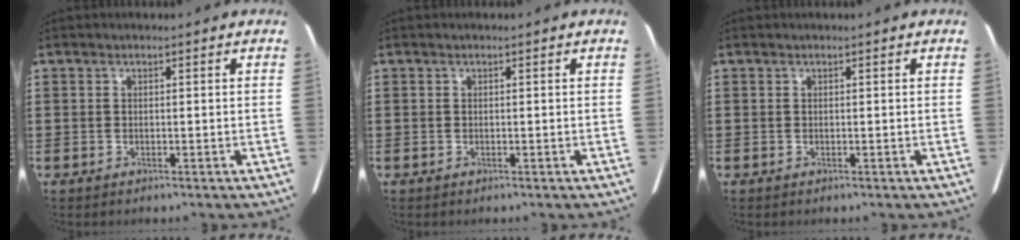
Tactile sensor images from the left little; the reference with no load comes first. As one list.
[{"total": 0.0}, {"total": 0.0}]